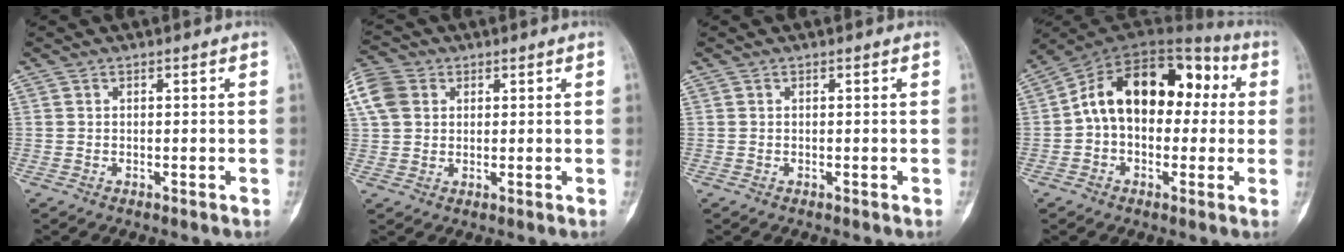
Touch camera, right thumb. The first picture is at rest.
{"total": 7.9, "force": [2.6, 6.2, 4.3], "torque": [-0.093, 0.012, 0.048]}
{"total": 0.0}
{"total": 18.5, "force": [2.0, 11.7, 14.1], "torque": [-0.186, 0.055, 0.021]}